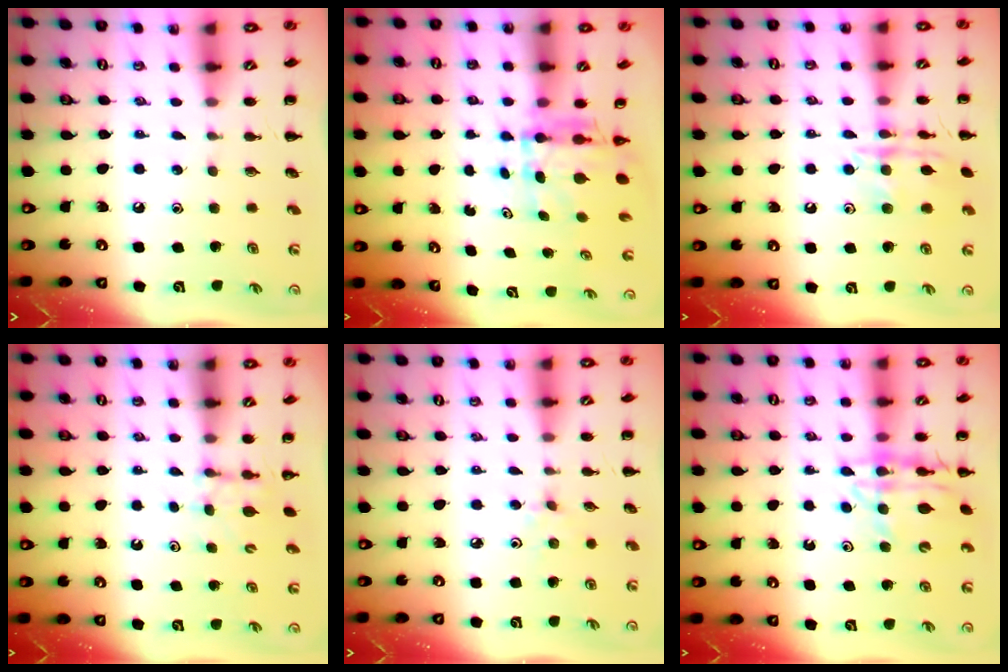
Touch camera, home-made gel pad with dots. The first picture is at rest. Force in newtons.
{"total": 5.6, "press": 5.4, "slide": 1.5}
{"total": 13.5, "press": 13.5, "slide": 0.7}
{"total": 4.5, "press": 4.3, "slide": 1.3}
{"total": 1.9, "press": 1.8, "slide": 0.7}
{"total": 13.4, "press": 13.1, "slide": 2.9}